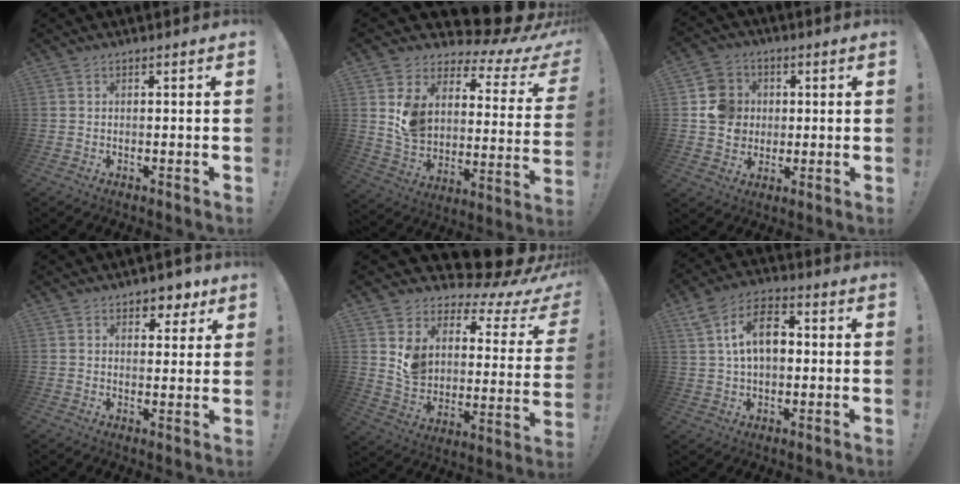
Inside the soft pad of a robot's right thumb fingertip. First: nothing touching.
{"total": 9.7, "force": [5.4, 5.3, 6.0], "torque": [-0.106, -0.062, 0.087]}
{"total": 10.9, "force": [1.1, 10.2, 3.5], "torque": [-0.045, 0.003, 0.028]}
{"total": 5.5, "force": [3.6, 3.8, 1.8], "torque": [-0.009, -0.025, 0.063]}
{"total": 9.2, "force": [6.7, 4.1, 4.8], "torque": [-0.083, -0.079, 0.105]}
{"total": 12.7, "force": [2.2, 8.1, 9.5], "torque": [-0.161, 0.015, 0.042]}